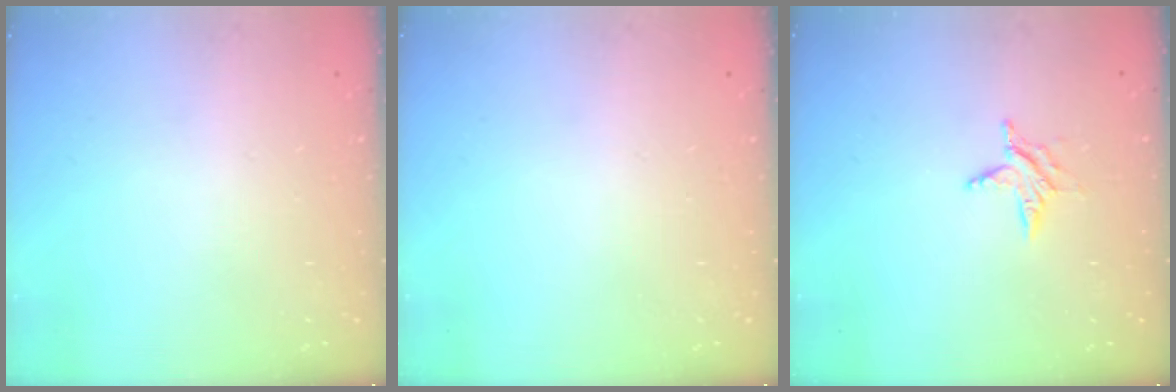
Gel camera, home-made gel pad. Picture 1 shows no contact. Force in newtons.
{"total": 0.0}
{"total": 4.4, "press": 4.4, "slide": 0.5}